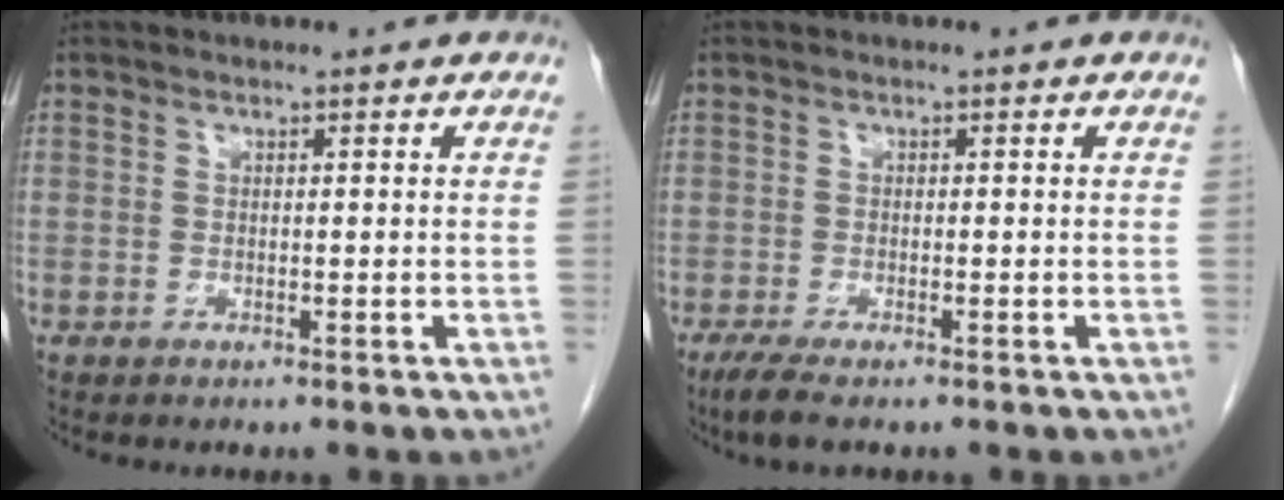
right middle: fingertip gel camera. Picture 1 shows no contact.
{"total": 3.1, "force": [-2.2, 0.4, 2.2], "torque": [-0.046, -0.010, -0.041]}